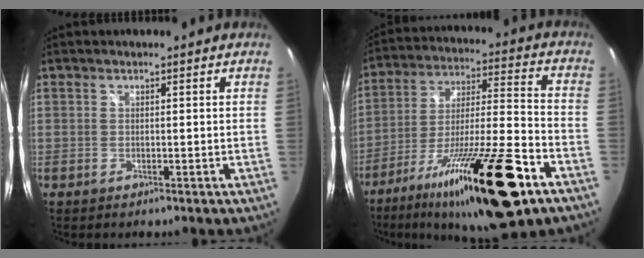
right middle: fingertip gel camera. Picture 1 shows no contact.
{"total": 25.9, "force": [-15.6, 4.3, 20.3], "torque": [-0.356, -0.034, -0.255]}